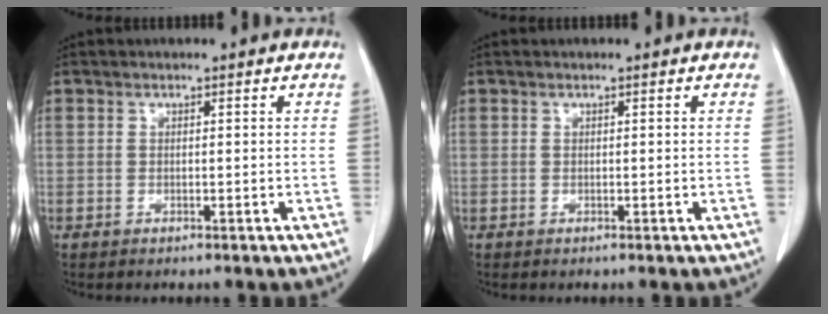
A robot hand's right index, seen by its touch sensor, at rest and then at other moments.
{"total": 0.0}